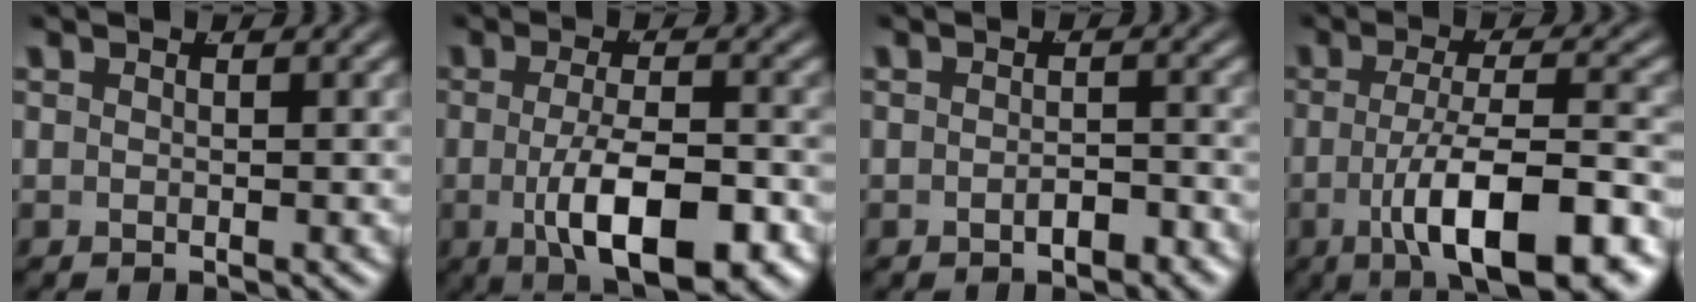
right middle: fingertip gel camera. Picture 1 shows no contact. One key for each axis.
{"total": 8.3, "fx": -2.8, "fy": 3.1, "fz": 7.2, "tx": -0.116, "ty": -0.027, "tz": -0.028}
{"total": 1.6, "fx": -1.4, "fy": 0.4, "fz": 0.6, "tx": -0.004, "ty": 0.004, "tz": -0.026}
{"total": 9.4, "fx": -3.9, "fy": 3.1, "fz": 8.0, "tx": -0.122, "ty": -0.026, "tz": -0.043}